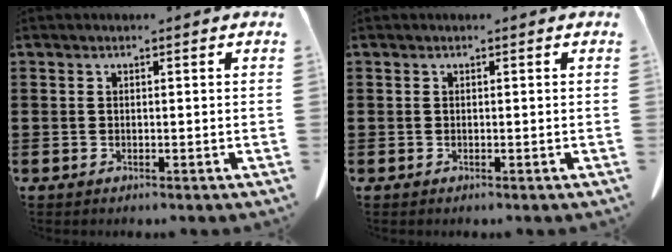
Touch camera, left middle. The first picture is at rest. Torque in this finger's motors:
{"motor_torque": [0.14, -0.18, 0.02, -0.01]}